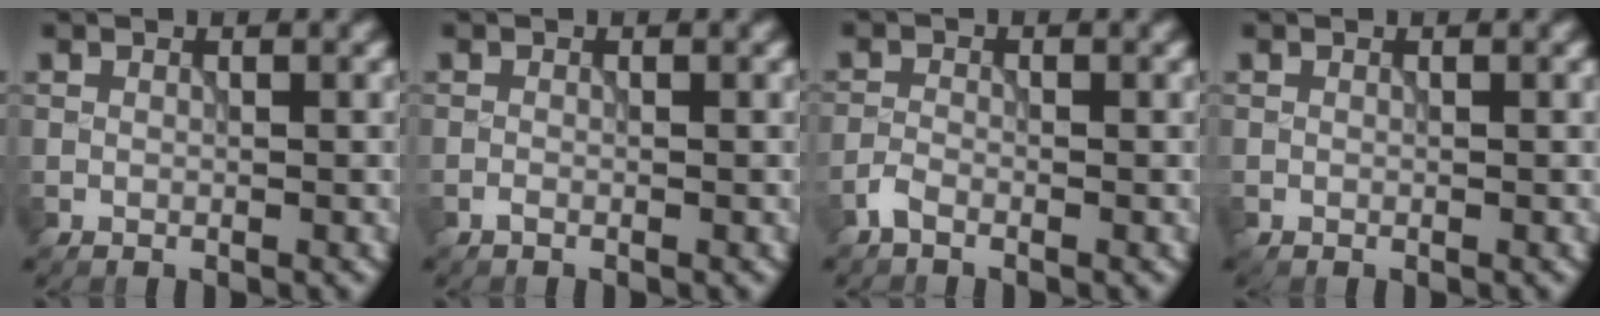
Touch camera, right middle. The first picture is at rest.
{"total": 0.5, "force": [-0.4, 0.1, 0.3], "torque": [-0.007, 0.000, -0.010]}
{"total": 1.3, "force": [-1.0, 0.3, 0.7], "torque": [-0.016, 0.001, -0.027]}
{"total": 0.0}